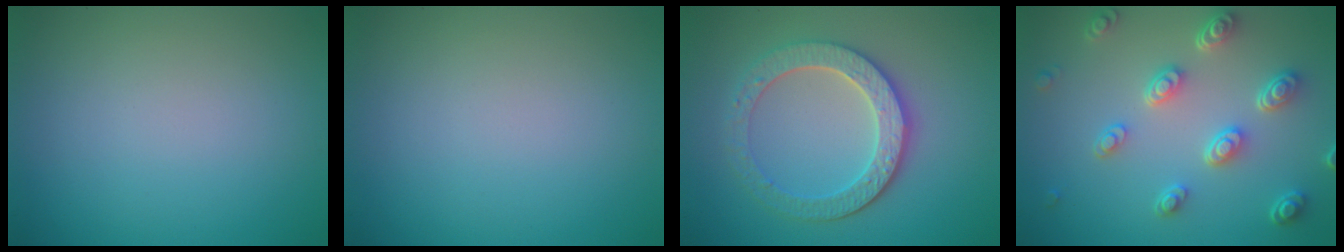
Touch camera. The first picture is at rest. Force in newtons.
{"total": 0.0}
{"total": 4.4, "press": 4.0, "slide": 2.0}
{"total": 4.8, "press": 3.8, "slide": 3.0}